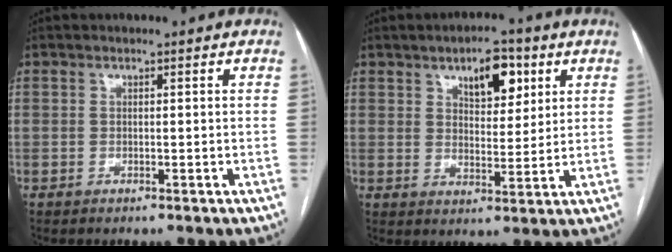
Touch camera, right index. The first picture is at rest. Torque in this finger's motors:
{"motor_torque": [0.54, 0.54, 0.07, 0.07]}